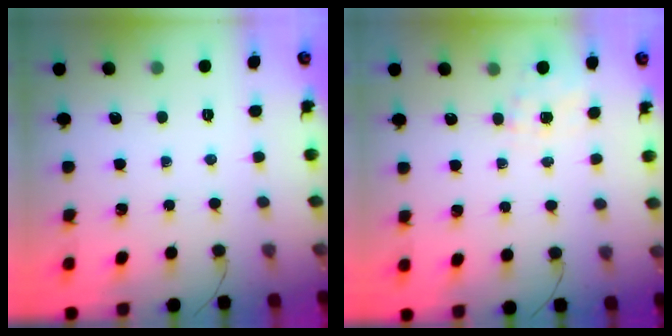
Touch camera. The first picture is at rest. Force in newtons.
{"total": 1.4, "press": 0.8, "slide": 1.1}